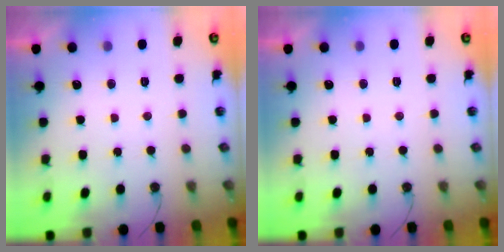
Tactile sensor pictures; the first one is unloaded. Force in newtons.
{"total": 0.0}